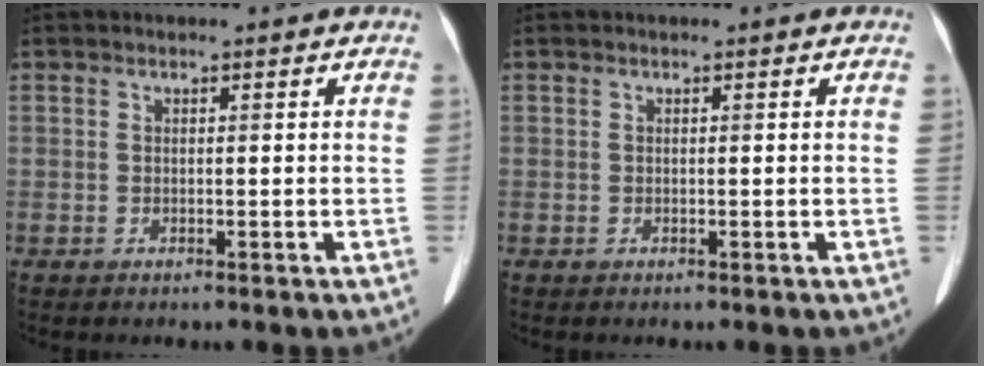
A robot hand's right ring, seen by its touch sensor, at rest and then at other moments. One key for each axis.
{"total": 0.0}